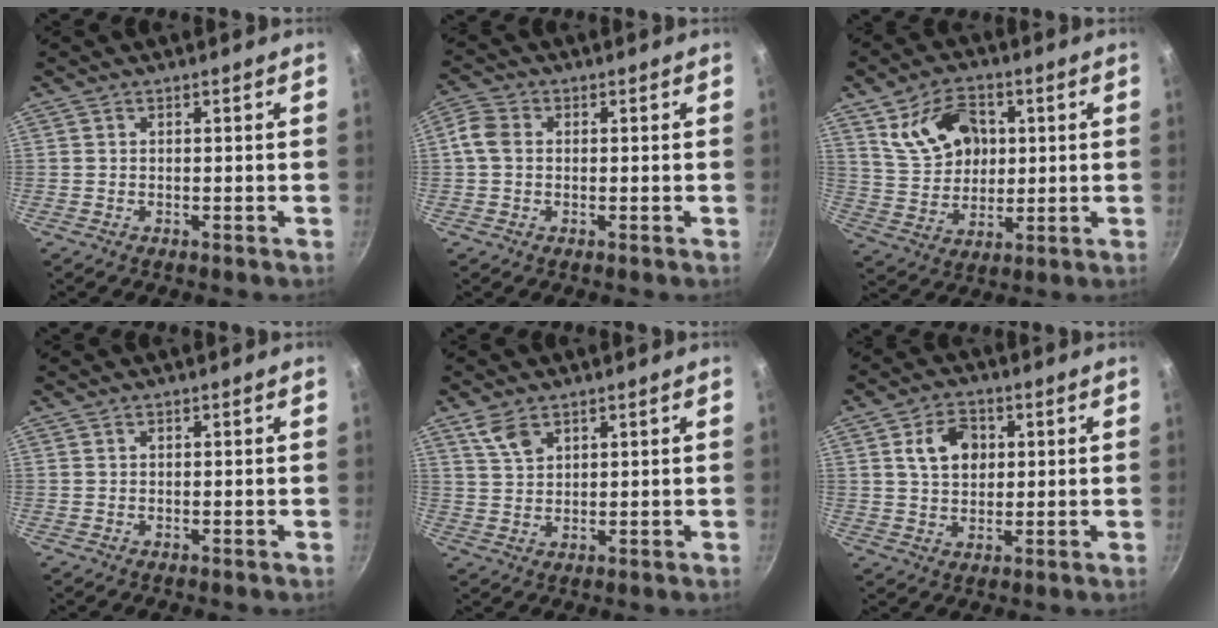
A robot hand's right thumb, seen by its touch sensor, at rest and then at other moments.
{"total": 4.4, "force": [0.1, 3.5, 2.5], "torque": [-0.049, 0.006, -0.012]}
{"total": 12.6, "force": [4.1, 8.9, 7.9], "torque": [-0.112, -0.012, 0.081]}
{"total": 0.0}
{"total": 4.6, "force": [3.0, 2.6, 2.4], "torque": [-0.037, -0.010, 0.064]}
{"total": 7.9, "force": [2.1, 5.7, 5.1], "torque": [-0.067, 0.001, 0.032]}